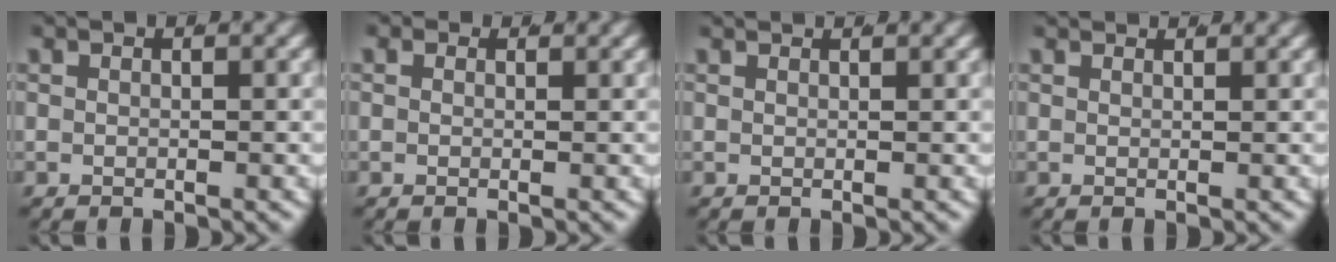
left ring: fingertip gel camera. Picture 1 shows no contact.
{"total": 0.6, "force": [0.3, 0.4, 0.2], "torque": [0.000, -0.004, 0.005]}
{"total": 0.9, "force": [0.8, -0.5, 0.0], "torque": [0.008, -0.001, 0.014]}
{"total": 1.2, "force": [1.1, -0.5, 0.1], "torque": [0.009, -0.002, 0.018]}